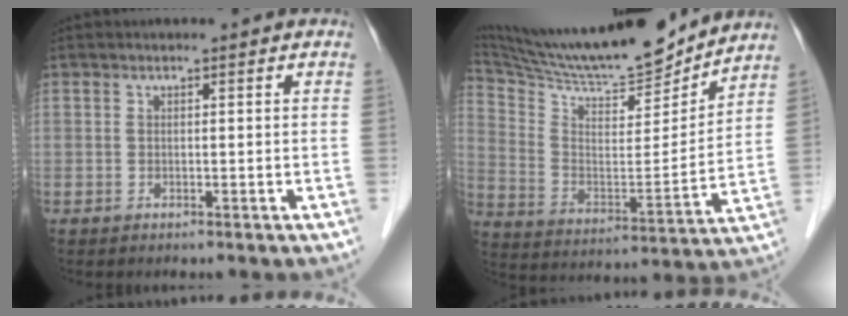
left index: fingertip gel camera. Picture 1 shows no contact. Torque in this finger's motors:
{"motor_torque": [0.11, -1.86, 0.41, 0.12]}